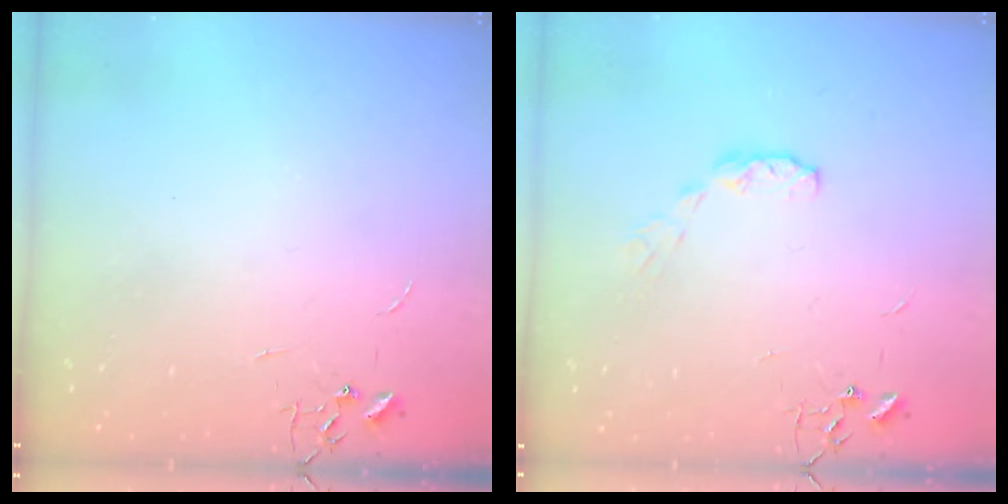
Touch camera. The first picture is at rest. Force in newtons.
{"total": 5.5, "press": 5.5, "slide": 0.5}